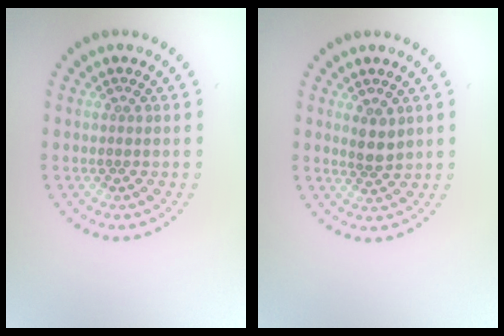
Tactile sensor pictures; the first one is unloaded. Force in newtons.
{"total": 1.9, "press": 1.6, "slide": 0.9}